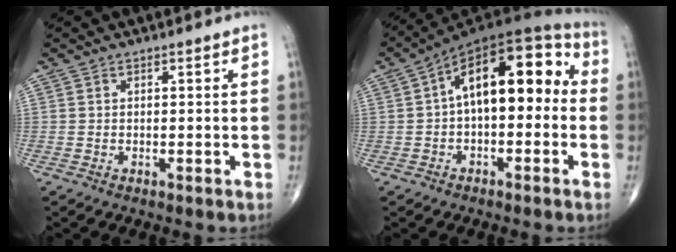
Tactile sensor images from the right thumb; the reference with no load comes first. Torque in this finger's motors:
{"motor_torque": [-0.14, 1.31, 0.97, 0.13, 0.10]}